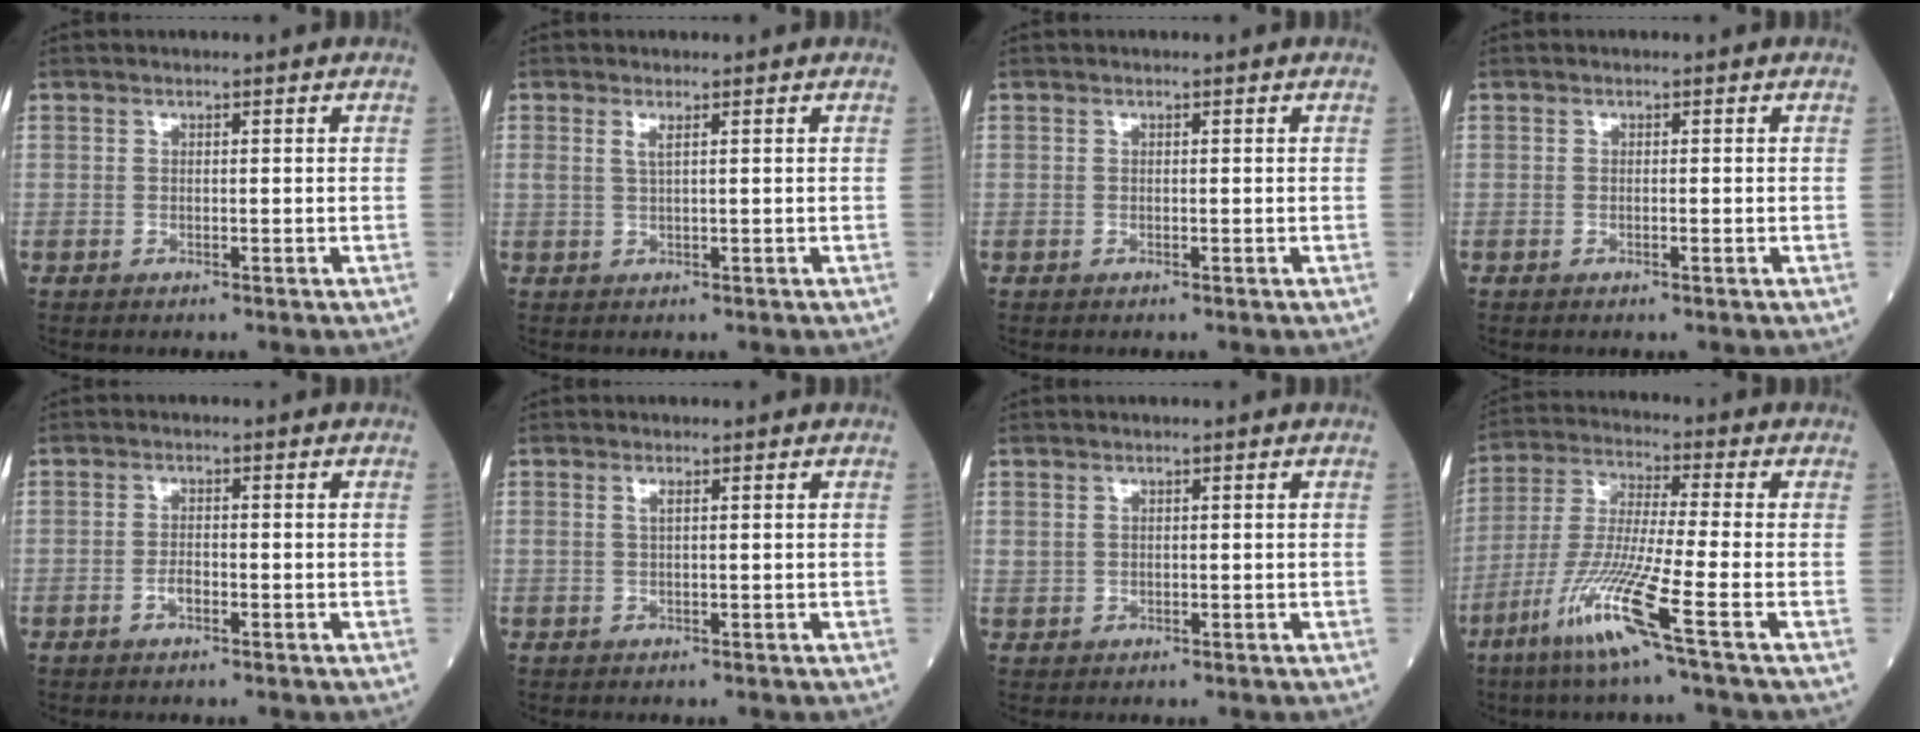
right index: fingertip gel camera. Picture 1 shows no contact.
{"total": 1.4, "force": [0.7, 0.0, 1.2], "torque": [-0.031, 0.000, 0.015]}
{"total": 0.0}
{"total": 0.0}
{"total": 1.6, "force": [-0.8, 0.7, 1.2], "torque": [-0.021, 0.003, -0.015]}
{"total": 0.9, "force": [0.4, 0.0, 0.8], "torque": [-0.023, 0.004, 0.008]}
{"total": 1.0, "force": [0.4, 0.9, 0.3], "torque": [0.001, 0.005, 0.008]}
{"total": 11.6, "force": [-6.0, -1.5, 9.8], "torque": [-0.199, -0.025, -0.123]}